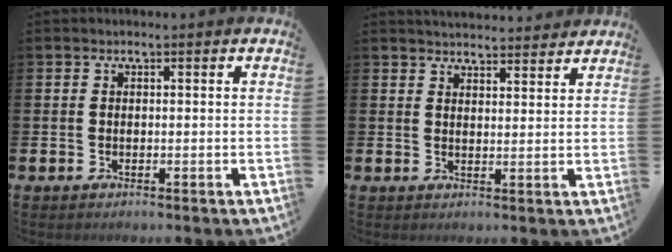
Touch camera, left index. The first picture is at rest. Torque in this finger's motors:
{"motor_torque": [0.86, -1.28, 0.01, 0.07]}